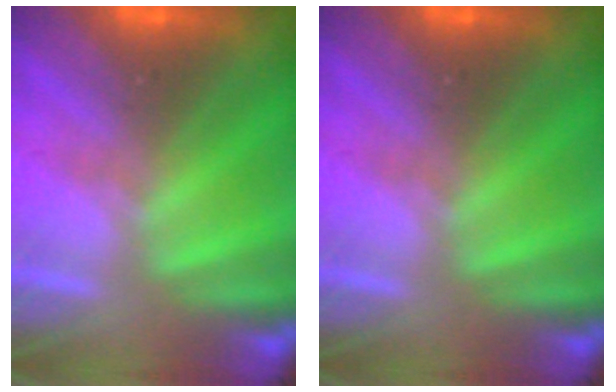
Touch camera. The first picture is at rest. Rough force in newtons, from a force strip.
{"total": 0.0}